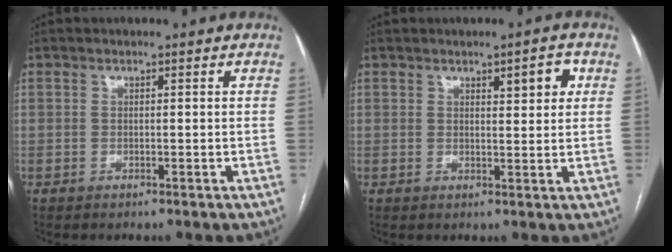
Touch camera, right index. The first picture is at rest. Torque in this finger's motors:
{"motor_torque": [0.11, 0.05, 0.03, 0.03]}